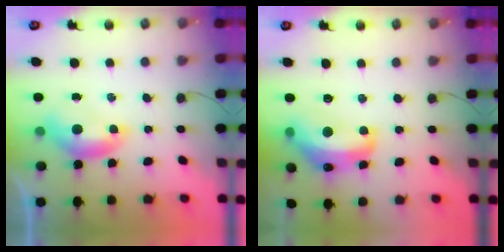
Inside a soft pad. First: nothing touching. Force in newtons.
{"total": 8.8, "press": 8.8, "slide": 0.9}